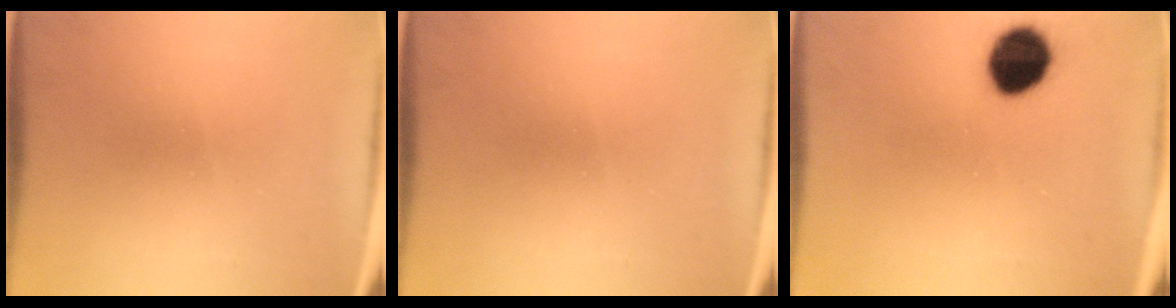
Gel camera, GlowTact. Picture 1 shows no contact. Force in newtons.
{"total": 0.0}
{"total": 10.5}